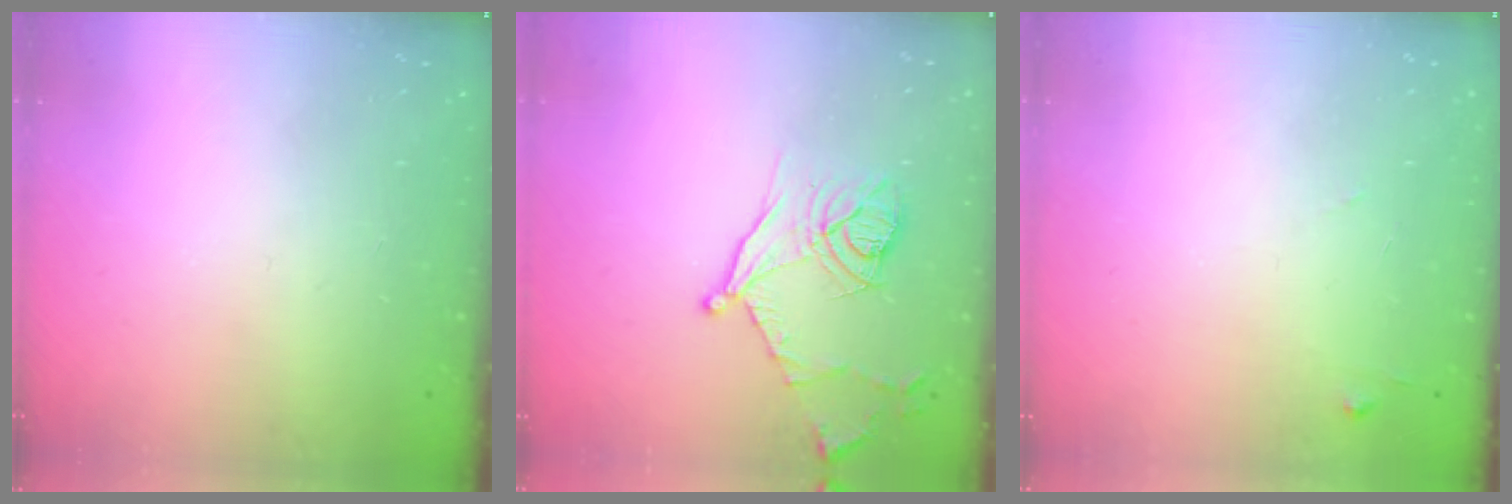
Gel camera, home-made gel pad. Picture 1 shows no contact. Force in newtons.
{"total": 13.8, "press": 13.7, "slide": 1.8}
{"total": 7.4, "press": 7.4, "slide": 0.4}